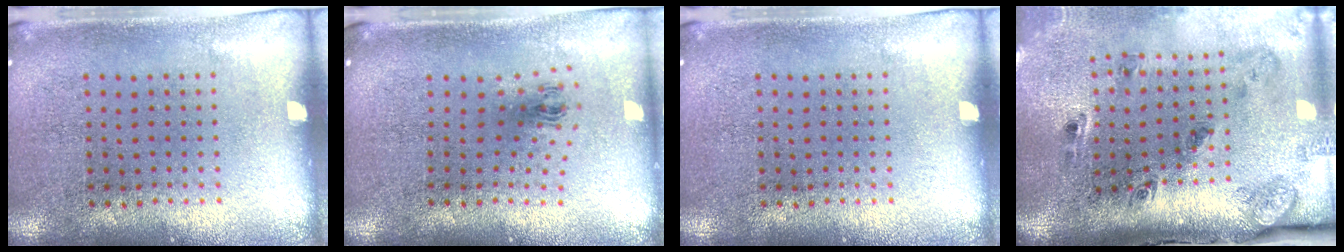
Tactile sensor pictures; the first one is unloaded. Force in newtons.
{"total": 1.0, "press": 0.4, "slide": 0.9}
{"total": 0.0}
{"total": 3.2, "press": 2.1, "slide": 2.5}